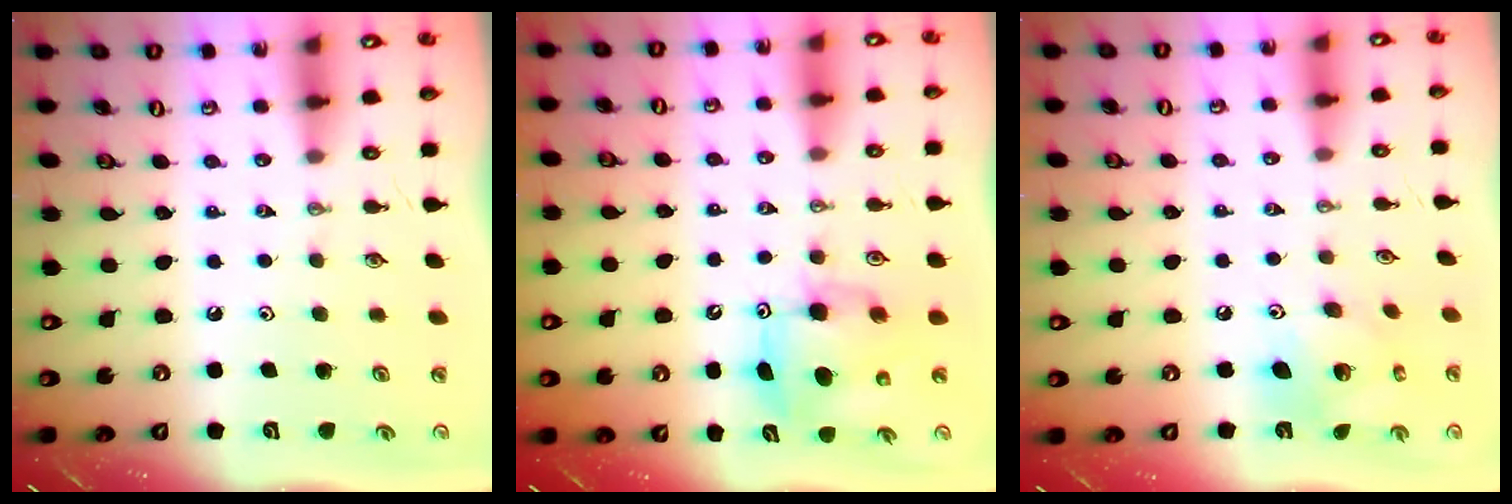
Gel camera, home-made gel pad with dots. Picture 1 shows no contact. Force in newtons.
{"total": 8.3, "press": 8.3, "slide": 0.7}
{"total": 11.7, "press": 11.6, "slide": 1.0}